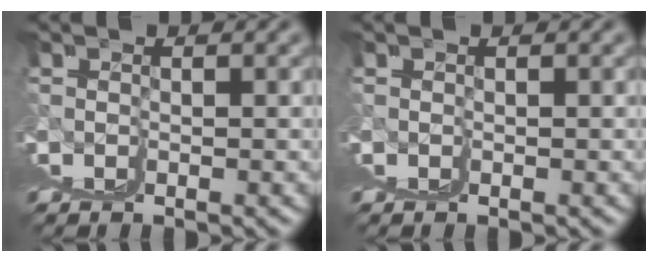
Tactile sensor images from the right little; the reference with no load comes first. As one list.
[{"total": 0.0}]